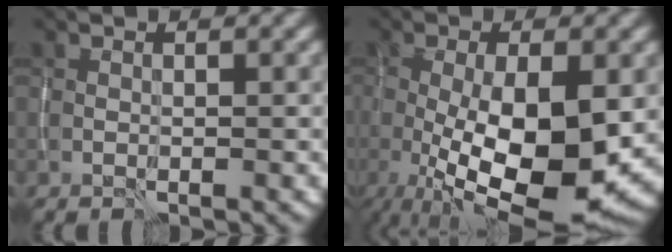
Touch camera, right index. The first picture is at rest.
{"total": 12.8, "force": [-2.6, 4.8, 11.6], "torque": [-0.195, -0.027, -0.037]}